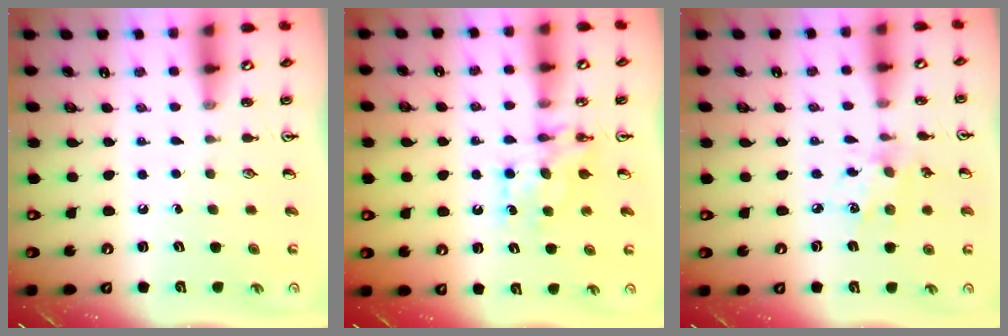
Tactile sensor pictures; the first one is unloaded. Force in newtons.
{"total": 7.4, "press": 7.3, "slide": 0.8}
{"total": 5.9, "press": 5.7, "slide": 1.6}